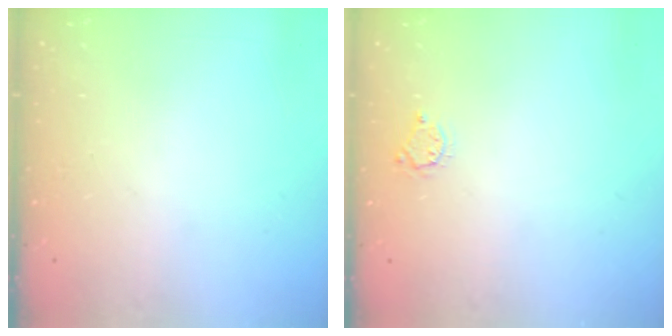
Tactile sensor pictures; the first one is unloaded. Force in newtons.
{"total": 3.3, "press": 3.3, "slide": 0.3}